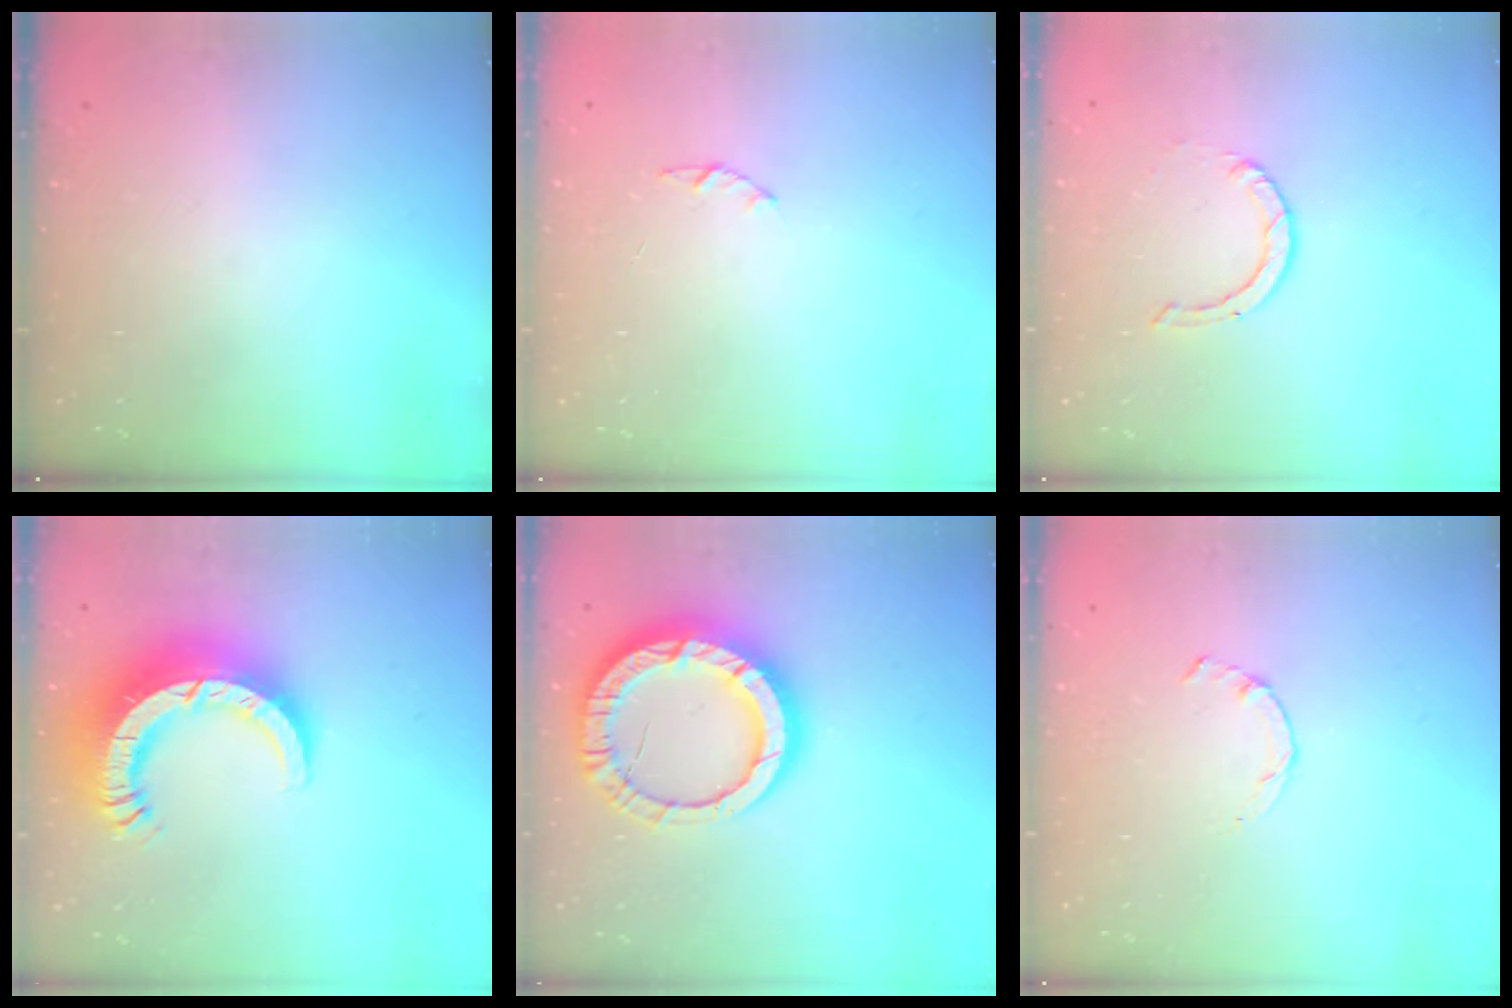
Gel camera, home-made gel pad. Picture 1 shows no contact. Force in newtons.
{"total": 1.0, "press": 0.9, "slide": 0.3}
{"total": 0.9, "press": 0.9, "slide": 0.1}
{"total": 15.8, "press": 15.7, "slide": 1.6}
{"total": 18.6, "press": 18.5, "slide": 1.6}
{"total": 0.8, "press": 0.7, "slide": 0.2}